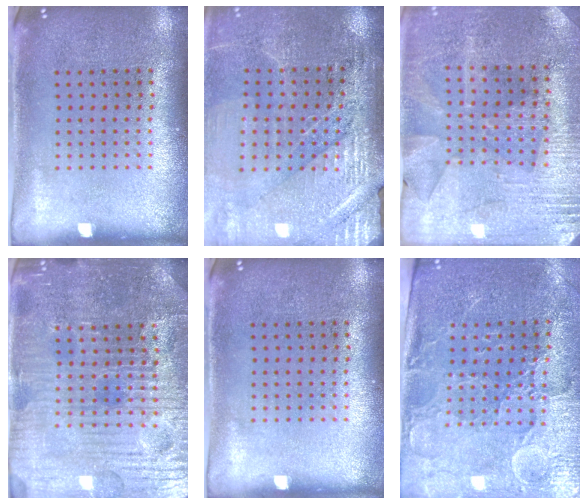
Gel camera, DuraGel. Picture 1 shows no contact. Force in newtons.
{"total": 3.2, "press": 3.2, "slide": 0.2}
{"total": 2.8, "press": 2.7, "slide": 0.6}
{"total": 5.3, "press": 5.0, "slide": 1.5}
{"total": 0.0}
{"total": 3.4, "press": 3.3, "slide": 0.9}